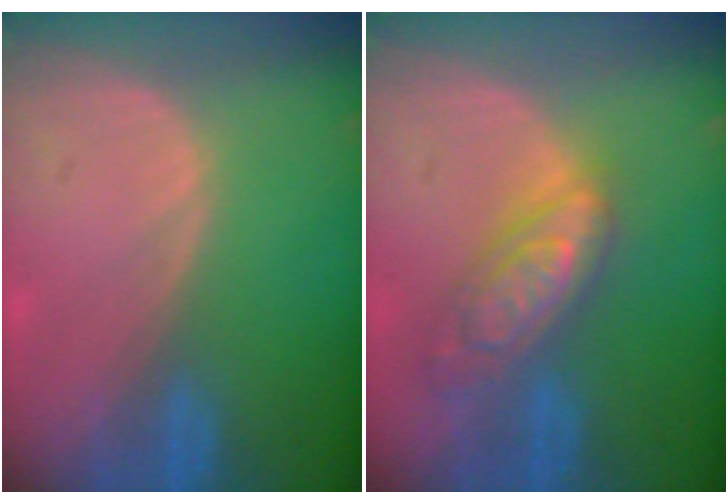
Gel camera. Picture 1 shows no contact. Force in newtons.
{"total": 7.4, "press": 7.4, "slide": 0.5}